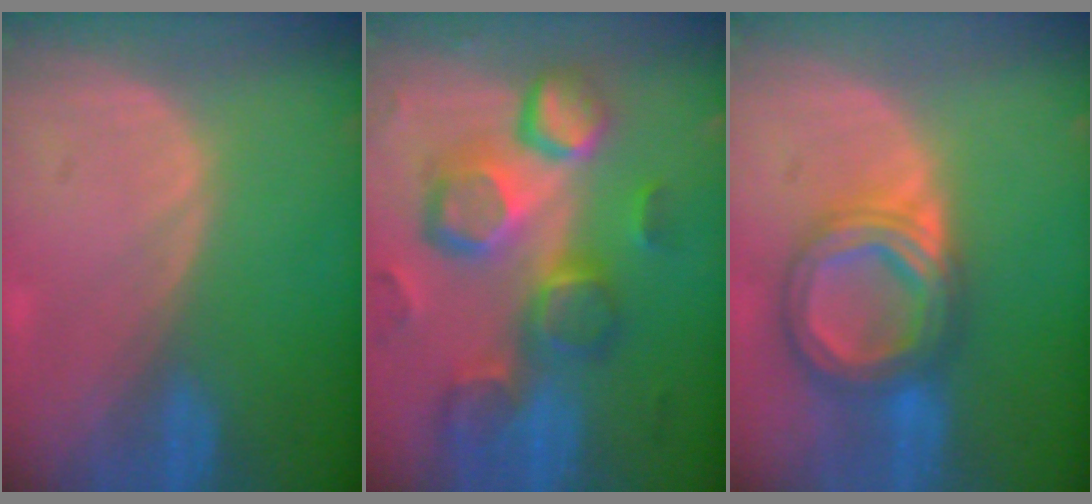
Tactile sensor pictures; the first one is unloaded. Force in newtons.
{"total": 12.8, "press": 11.2, "slide": 6.2}
{"total": 8.4, "press": 8.4, "slide": 0.8}